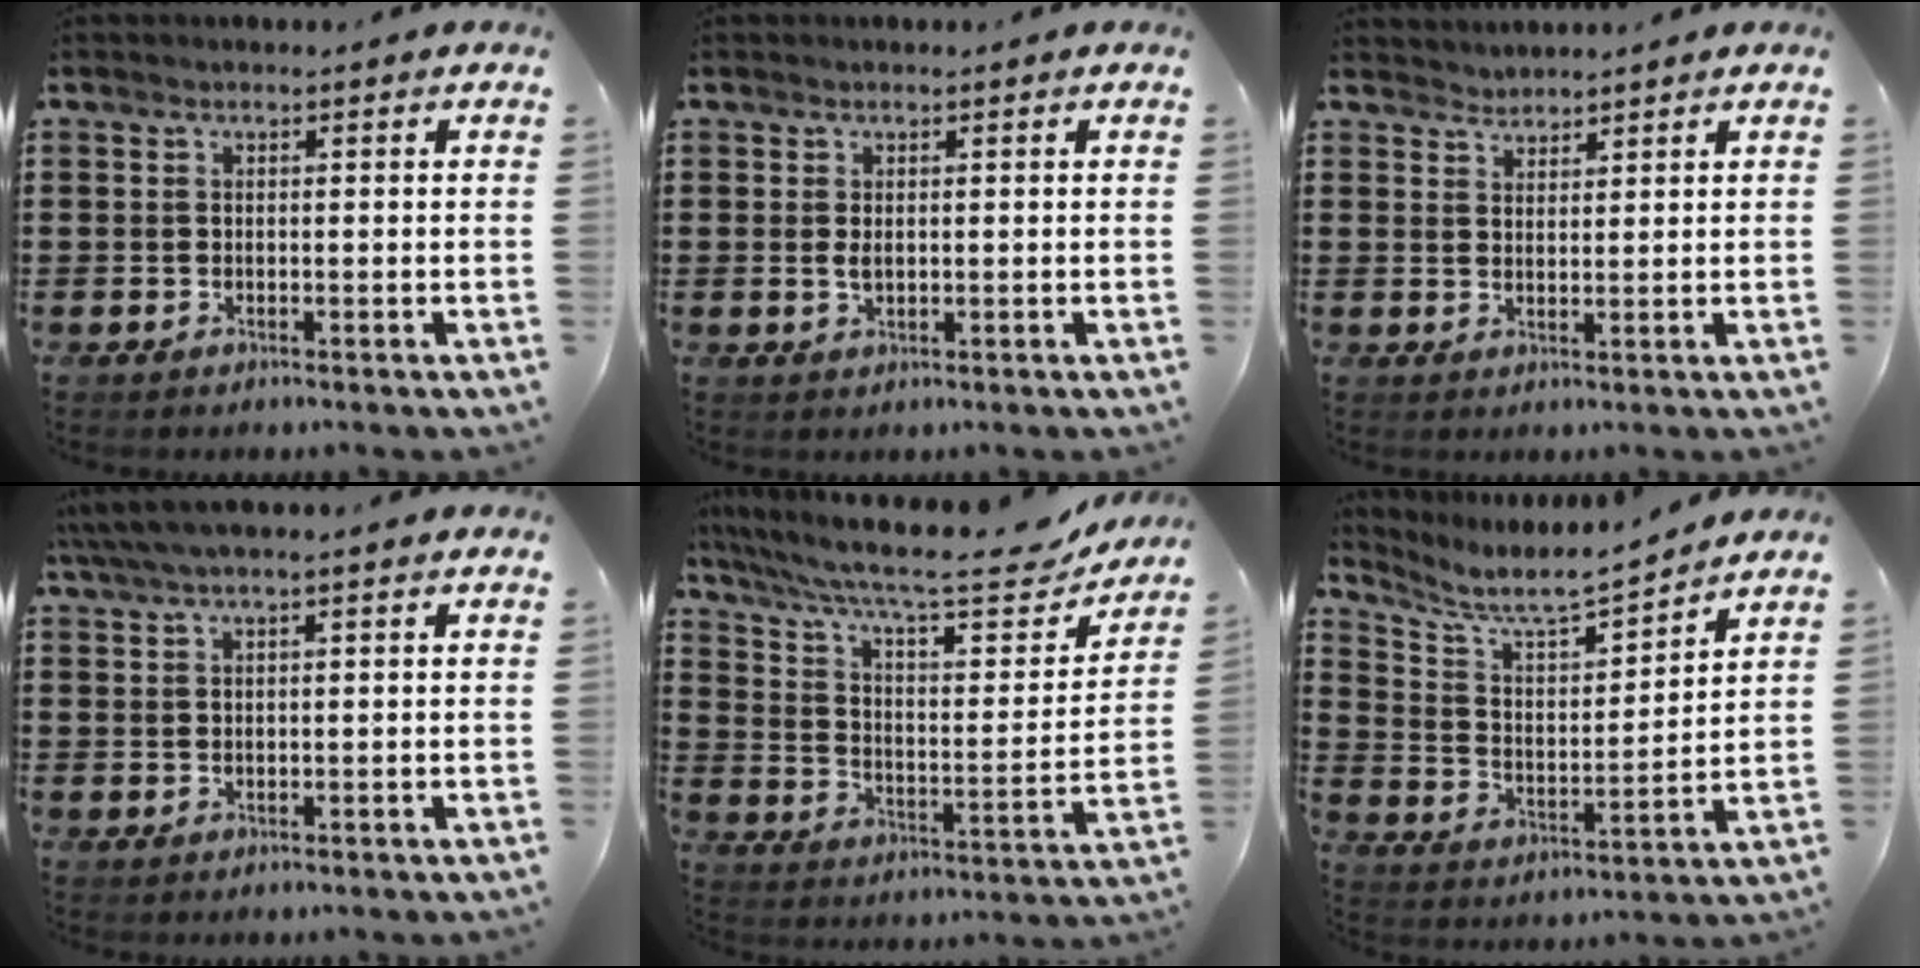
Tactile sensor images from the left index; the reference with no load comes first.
{"total": 1.5, "force": [0.2, 0.7, 1.3], "torque": [-0.035, 0.000, 0.002]}
{"total": 1.9, "force": [1.9, 0.1, -0.6], "torque": [0.006, 0.000, 0.038]}
{"total": 2.7, "force": [1.6, 0.1, 2.1], "torque": [-0.043, 0.002, 0.030]}
{"total": 10.8, "force": [8.7, 1.5, 6.2], "torque": [-0.137, -0.054, 0.141]}
{"total": 6.6, "force": [6.0, 0.5, 2.7], "torque": [-0.080, -0.045, 0.096]}